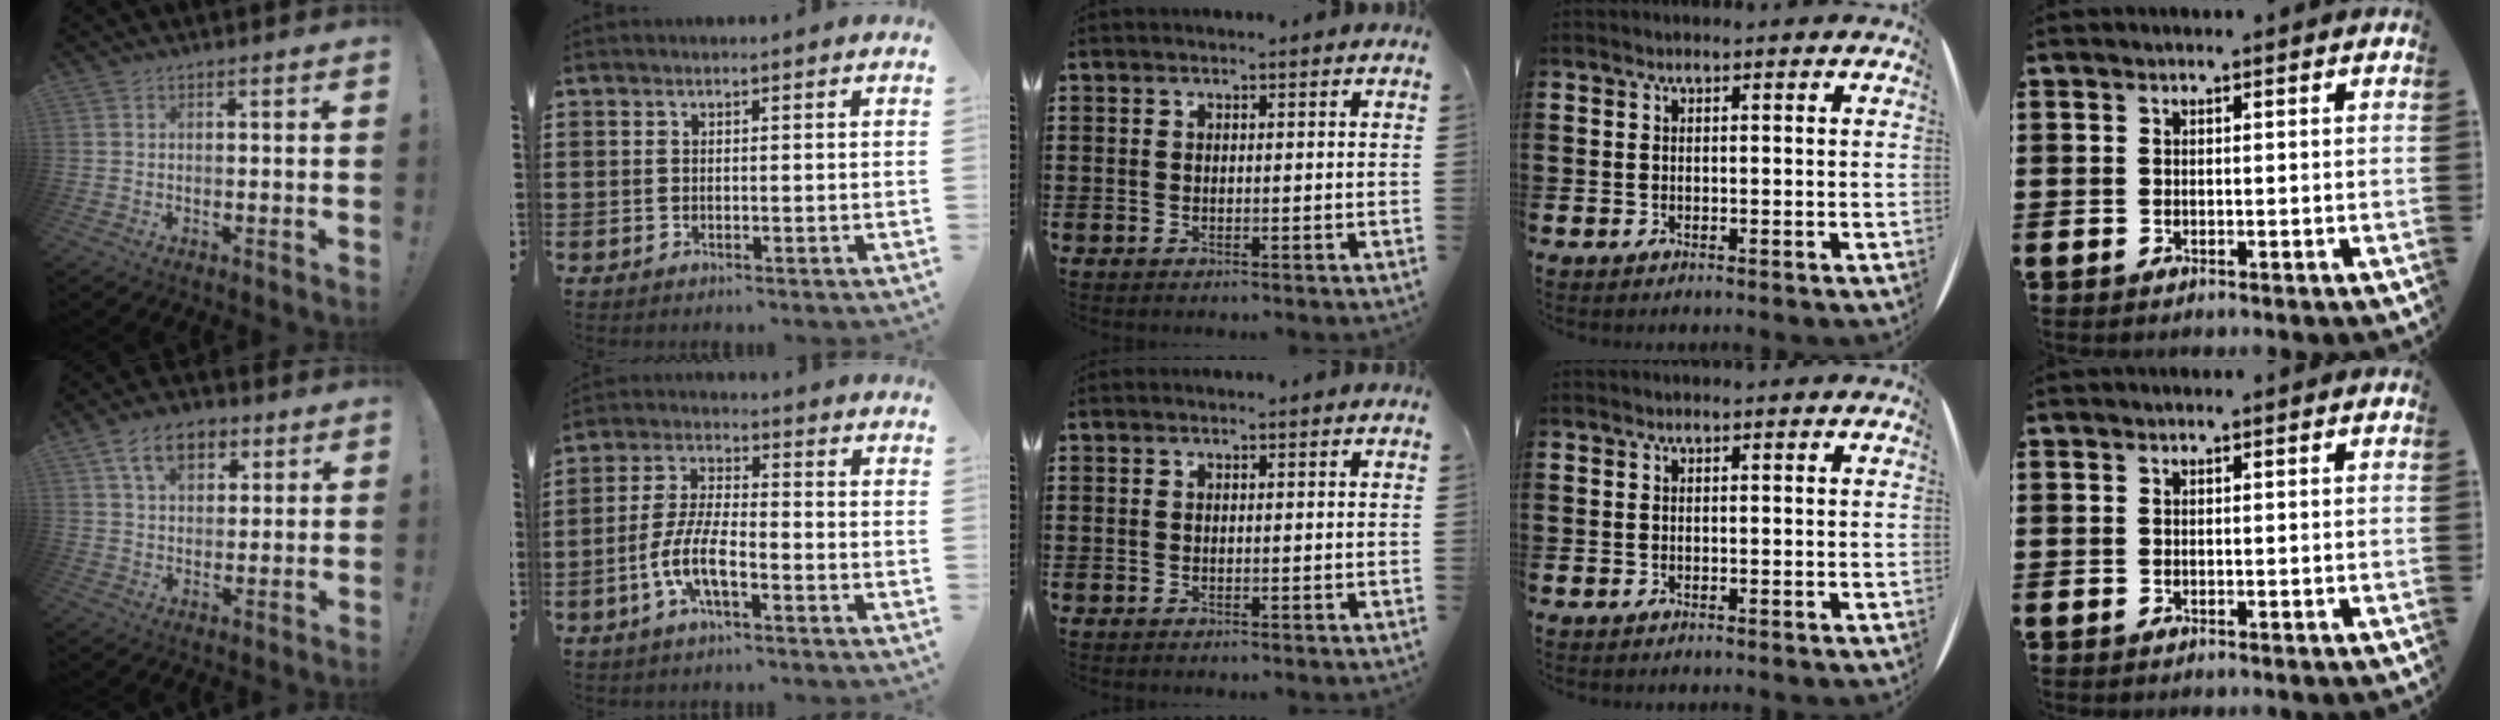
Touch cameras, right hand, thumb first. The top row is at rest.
{"thumb": {"total": 10.9, "force": [5.2, 7.2, 6.4], "torque": [-0.092, -0.007, 0.096]}, "index": {"total": 7.5, "force": [-3.3, 2.3, 6.4], "torque": [-0.154, -0.011, -0.068]}}